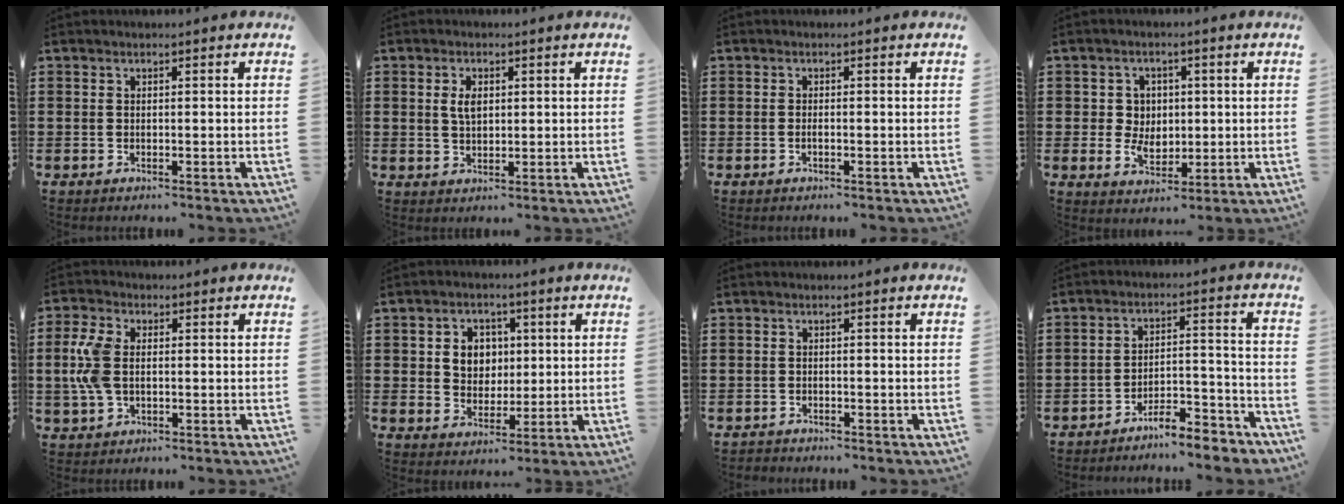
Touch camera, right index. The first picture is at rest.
{"total": 3.1, "force": [0.7, 1.6, 2.5], "torque": [-0.053, 0.008, 0.012]}
{"total": 0.6, "force": [-0.3, 0.1, 0.5], "torque": [-0.011, -0.004, -0.004]}
{"total": 4.3, "force": [0.2, 3.8, 2.1], "torque": [-0.046, 0.010, -0.001]}
{"total": 6.7, "force": [0.2, 4.1, 5.4], "torque": [-0.142, 0.002, -0.006]}
{"total": 5.2, "force": [1.0, 4.6, 2.2], "torque": [-0.055, 0.013, 0.014]}
{"total": 0.8, "force": [-0.8, 0.2, -0.1], "torque": [-0.001, 0.001, -0.018]}
{"total": 5.7, "force": [-5.5, 0.4, 1.4], "torque": [-0.023, 0.010, -0.109]}